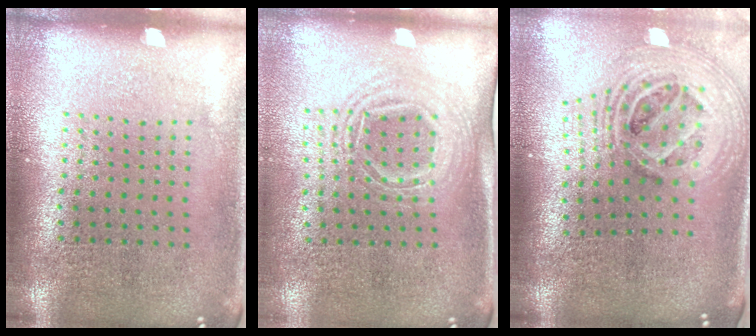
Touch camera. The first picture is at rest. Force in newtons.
{"total": 1.6, "press": 1.3, "slide": 1.0}
{"total": 2.6, "press": 1.9, "slide": 1.9}